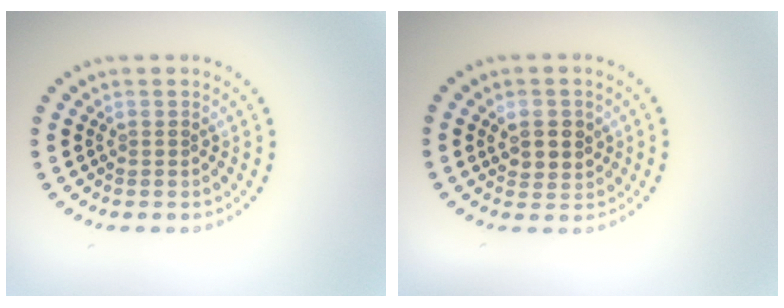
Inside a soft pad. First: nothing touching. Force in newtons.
{"total": 2.6, "press": 2.6, "slide": 0.6}